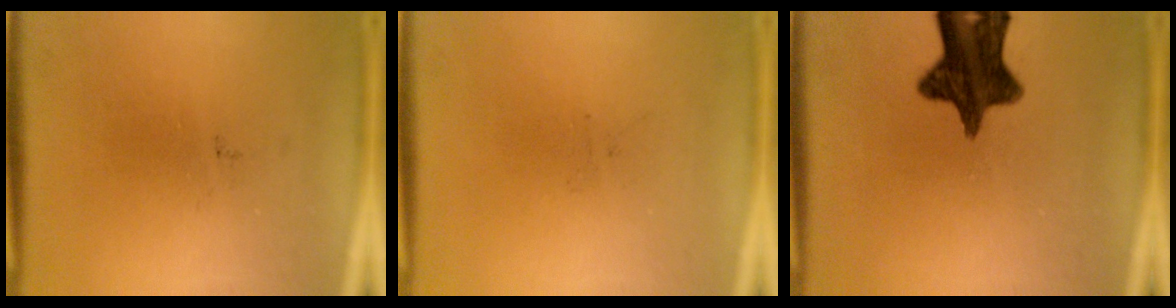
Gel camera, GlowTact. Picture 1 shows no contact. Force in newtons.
{"total": 0.0}
{"total": 12.3}